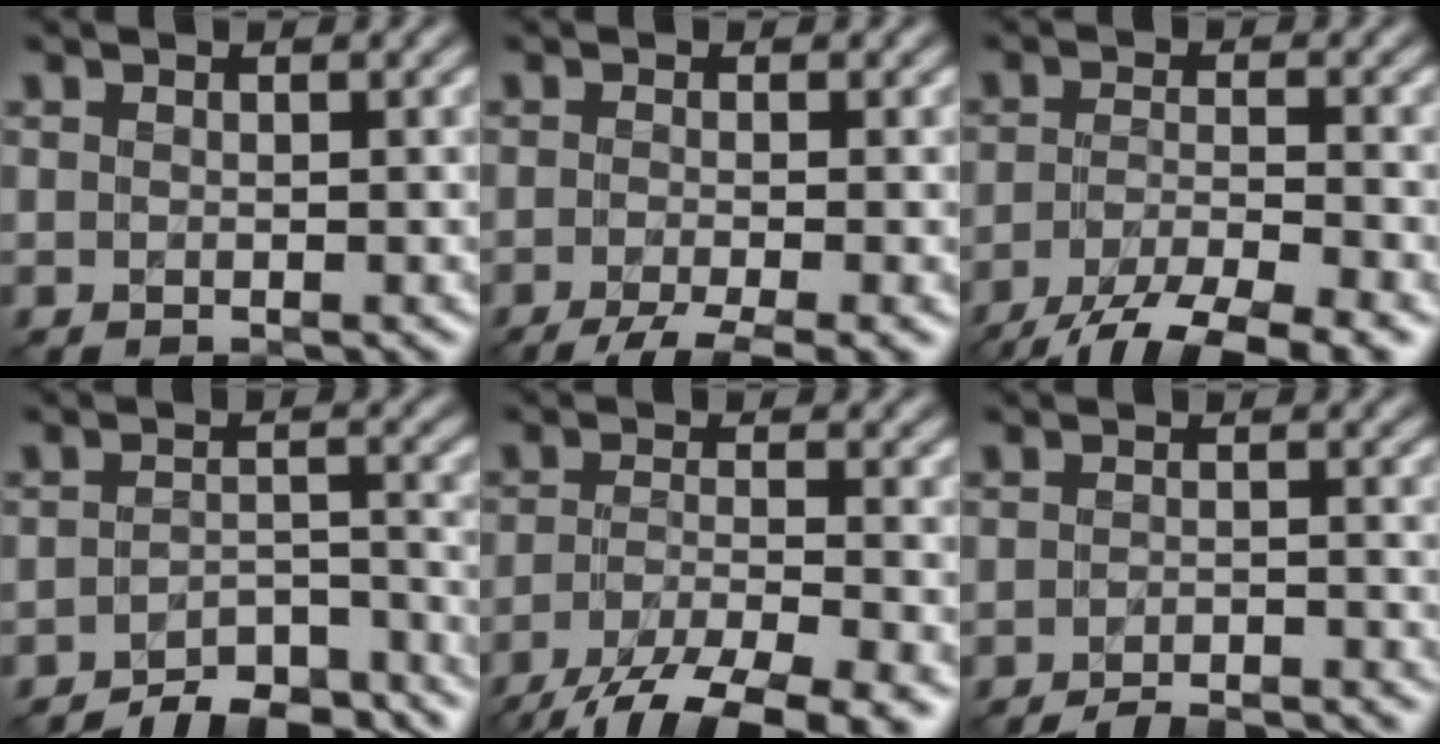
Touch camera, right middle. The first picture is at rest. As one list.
[{"total": 4.5, "force": [-2.9, 0.9, 3.4], "torque": [-0.044, -0.005, -0.055]}, {"total": 7.3, "force": [-5.2, 1.7, 4.8], "torque": [-0.076, -0.008, -0.093]}, {"total": 7.2, "force": [-6.3, 2.0, 2.8], "torque": [-0.036, -0.009, -0.091]}, {"total": 8.1, "force": [-5.8, 2.0, 5.3], "torque": [-0.089, -0.010, -0.102]}, {"total": 4.2, "force": [-3.9, 0.7, 1.5], "torque": [-0.019, -0.002, -0.058]}]